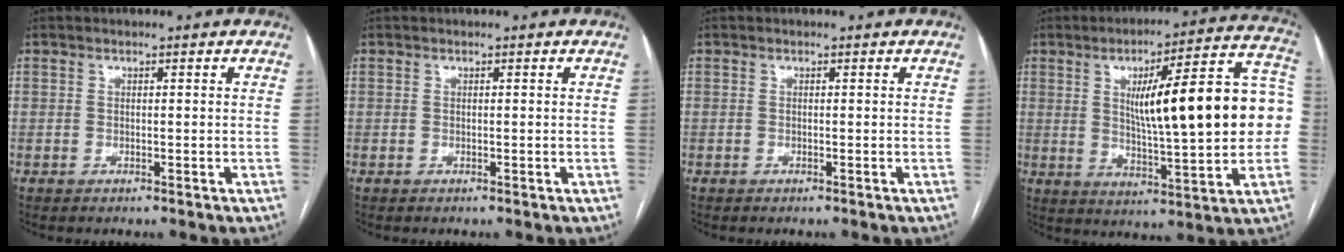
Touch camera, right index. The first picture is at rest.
{"total": 0.0}
{"total": 0.0}
{"total": 21.2, "force": [2.2, 3.4, 20.8], "torque": [-0.272, 0.038, 0.034]}